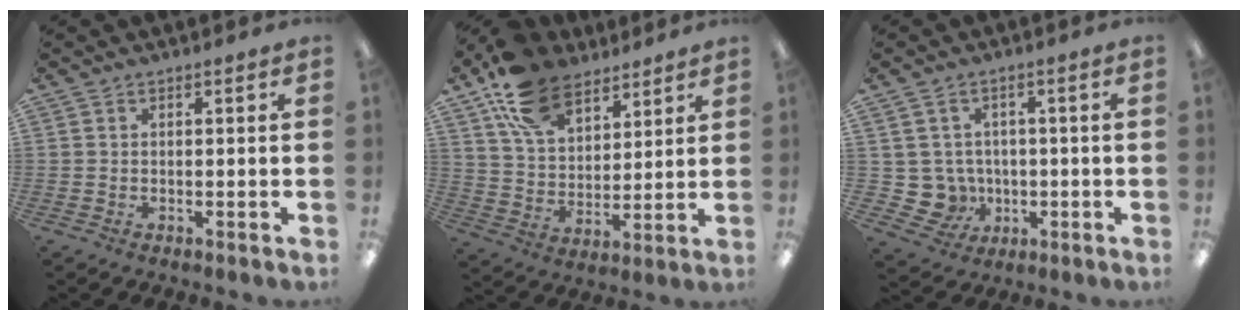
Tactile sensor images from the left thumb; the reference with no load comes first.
{"total": 16.1, "force": [10.5, 9.3, 7.8], "torque": [-0.153, -0.042, 0.201]}
{"total": 6.5, "force": [0.0, 6.3, 1.5], "torque": [-0.058, -0.003, 0.009]}